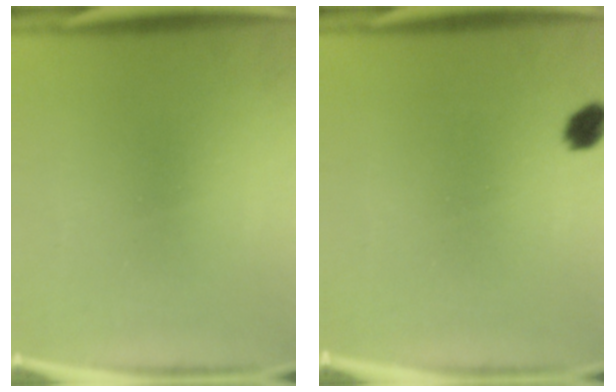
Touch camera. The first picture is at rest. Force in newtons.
{"total": 2.9}